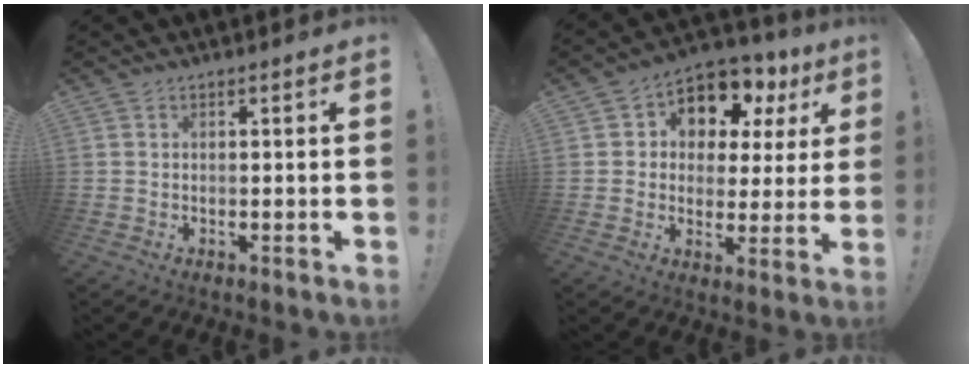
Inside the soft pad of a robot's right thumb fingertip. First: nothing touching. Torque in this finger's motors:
{"motor_torque": [0.45, 0.45, 0.25, 0.35, 0.08]}